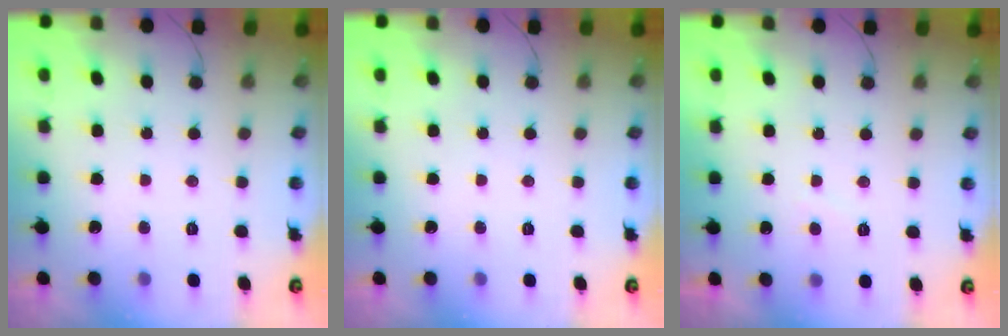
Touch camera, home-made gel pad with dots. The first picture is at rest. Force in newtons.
{"total": 0.0}
{"total": 0.9, "press": 0.7, "slide": 0.6}